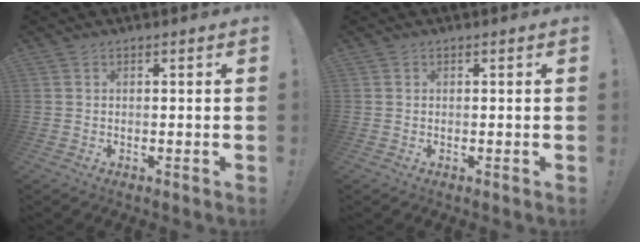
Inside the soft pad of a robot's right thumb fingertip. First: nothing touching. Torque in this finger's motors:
{"motor_torque": [-0.01, 0.12, 0.05, -0.13, 0.00]}